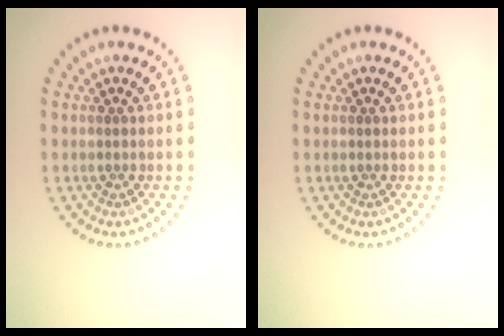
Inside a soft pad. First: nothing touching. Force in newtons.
{"total": 0.0}